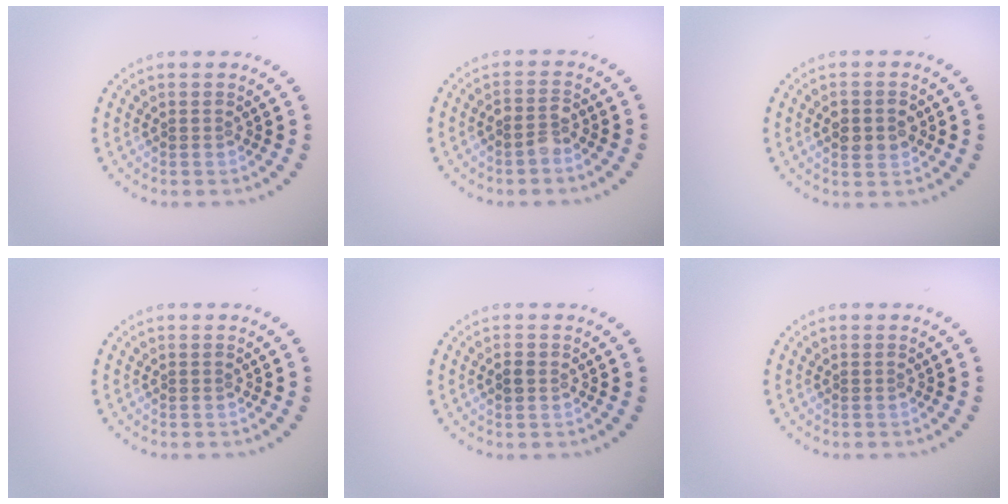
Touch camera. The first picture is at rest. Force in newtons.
{"total": 1.7, "press": 1.4, "slide": 0.9}
{"total": 2.4, "press": 2.4, "slide": 0.1}
{"total": 0.0}
{"total": 1.0, "press": 1.0, "slide": 0.1}
{"total": 0.0}